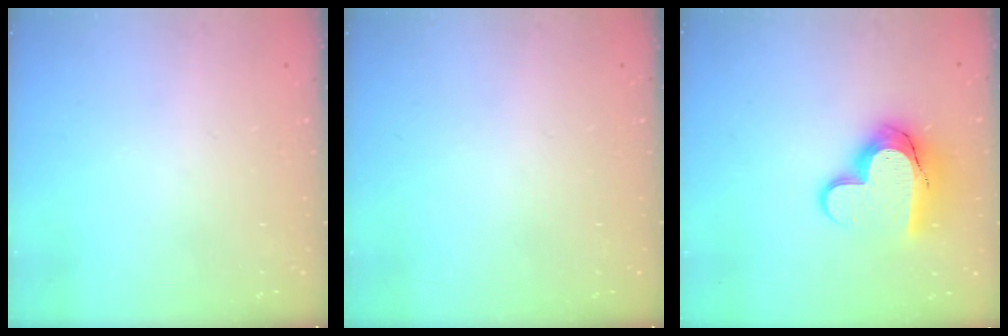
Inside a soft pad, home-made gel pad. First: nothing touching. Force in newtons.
{"total": 0.0}
{"total": 13.6, "press": 13.6, "slide": 1.1}